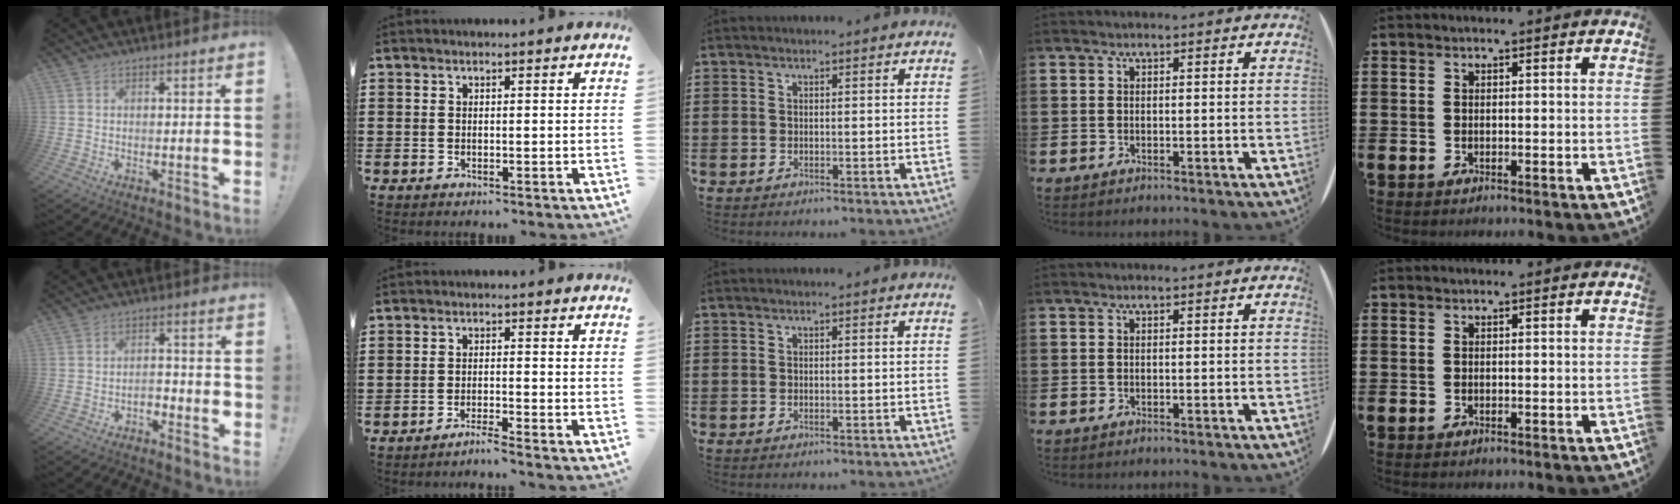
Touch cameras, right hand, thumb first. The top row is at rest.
{"thumb": {"total": 2.8, "force": [-2.1, 1.2, 1.4], "torque": [-0.020, 0.001, -0.039]}, "index": {"total": 1.7, "force": [-1.6, -0.4, 0.4], "torque": [-0.010, 0.001, -0.031]}}